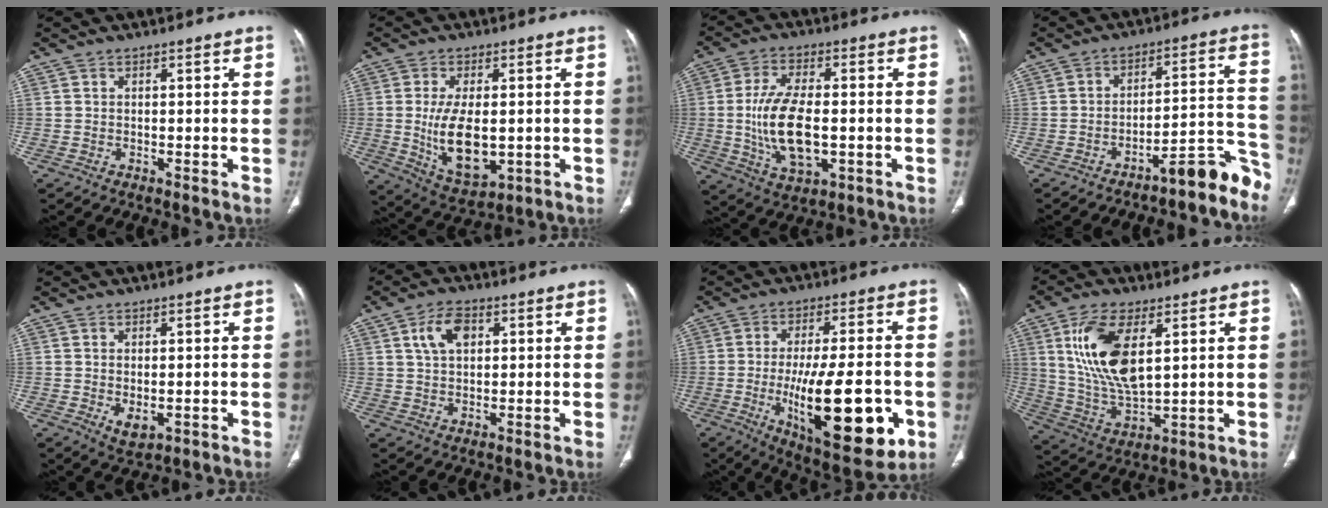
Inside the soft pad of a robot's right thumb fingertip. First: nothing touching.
{"total": 12.0, "force": [-0.9, 6.1, 10.2], "torque": [-0.175, -0.017, 0.002]}
{"total": 13.0, "force": [-1.2, 6.4, 11.3], "torque": [-0.215, -0.005, -0.014]}
{"total": 10.7, "force": [-8.5, 2.5, 6.0], "torque": [-0.027, 0.111, -0.125]}
{"total": 3.5, "force": [-0.8, 1.9, 2.9], "torque": [-0.044, -0.007, 0.001]}
{"total": 6.5, "force": [2.3, 3.9, 4.6], "torque": [-0.076, 0.000, 0.043]}
{"total": 22.3, "force": [-5.6, 7.7, 20.1], "torque": [-0.300, -0.004, -0.065]}
{"total": 15.3, "force": [5.0, 6.9, 12.6], "torque": [-0.250, -0.023, 0.107]}